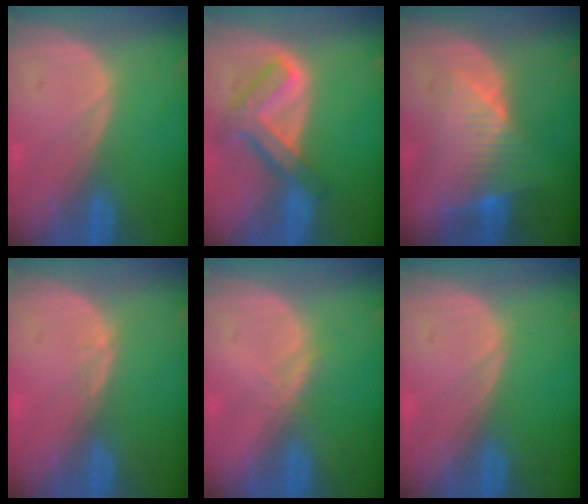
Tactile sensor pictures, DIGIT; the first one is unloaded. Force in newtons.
{"total": 7.7, "press": 6.5, "slide": 4.1}
{"total": 8.0, "press": 6.9, "slide": 4.0}
{"total": 0.6, "press": 0.4, "slide": 0.4}
{"total": 1.5, "press": 1.3, "slide": 0.8}
{"total": 0.0}